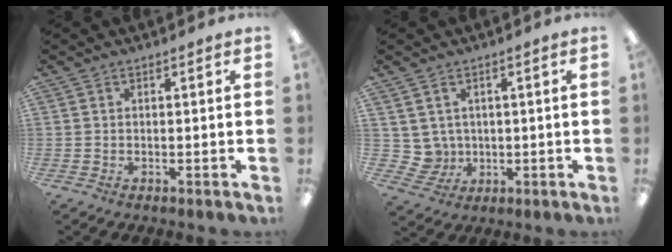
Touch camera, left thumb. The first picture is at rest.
{"total": 4.7, "force": [1.9, 4.2, 0.6], "torque": [-0.027, -0.004, 0.037]}